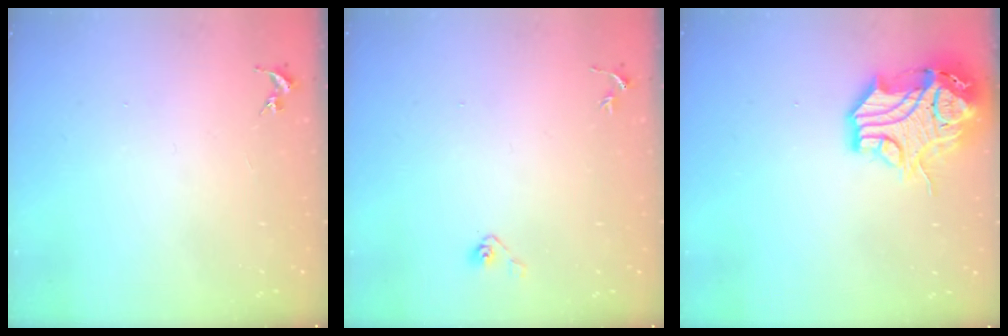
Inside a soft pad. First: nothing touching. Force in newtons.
{"total": 3.9, "press": 3.7, "slide": 1.3}
{"total": 17.5, "press": 17.4, "slide": 1.9}